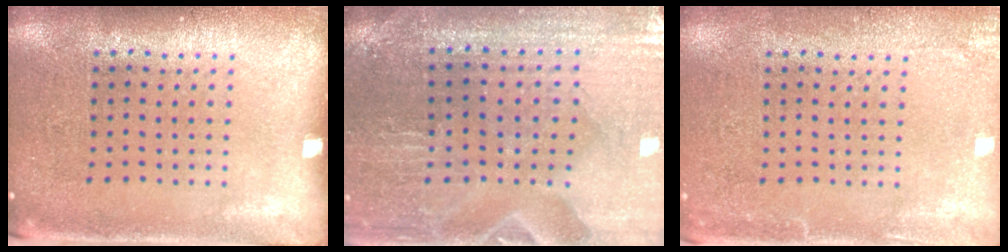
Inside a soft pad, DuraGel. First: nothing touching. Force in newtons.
{"total": 1.2, "press": 1.2, "slide": 0.0}
{"total": 2.3, "press": 2.3, "slide": 0.3}